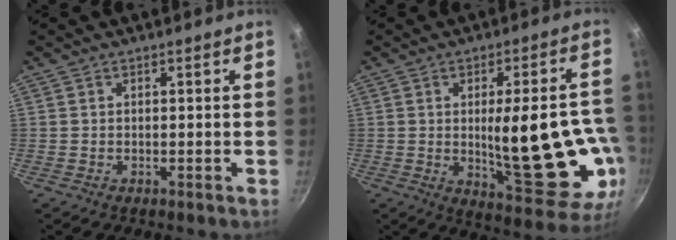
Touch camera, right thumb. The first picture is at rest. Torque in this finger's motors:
{"motor_torque": [2.27, 2.74, 1.86, -0.12, 0.41]}